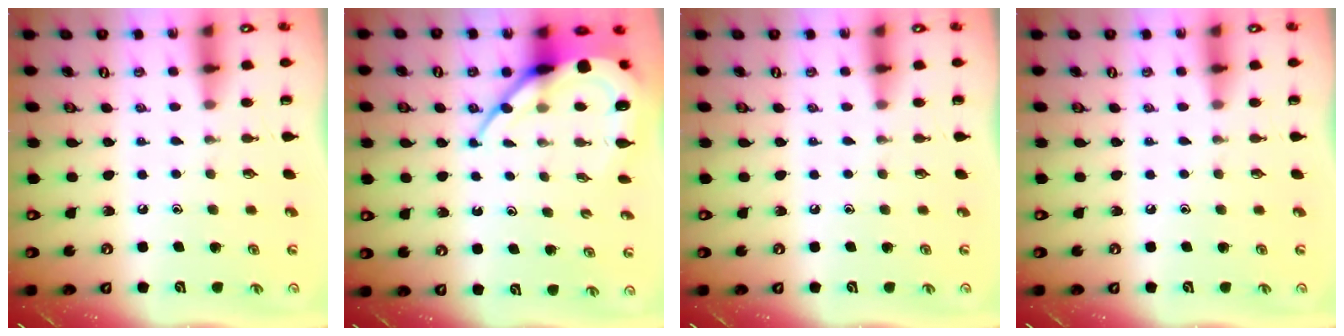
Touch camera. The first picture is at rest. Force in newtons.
{"total": 11.4, "press": 11.4, "slide": 1.1}
{"total": 0.0}
{"total": 0.0}